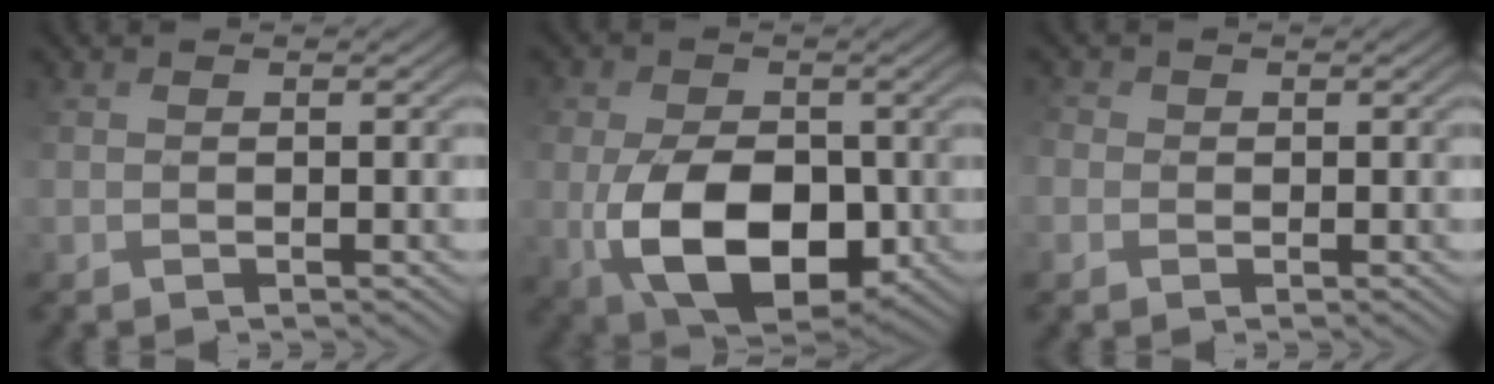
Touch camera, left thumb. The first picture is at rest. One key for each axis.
{"total": 11.1, "fx": -1.7, "fy": 7.5, "fz": 8.0, "tx": -0.172, "ty": -0.029, "tz": -0.017}
{"total": 1.5, "fx": -0.7, "fy": 1.4, "fz": 0.0, "tx": -0.017, "ty": -0.001, "tz": -0.010}